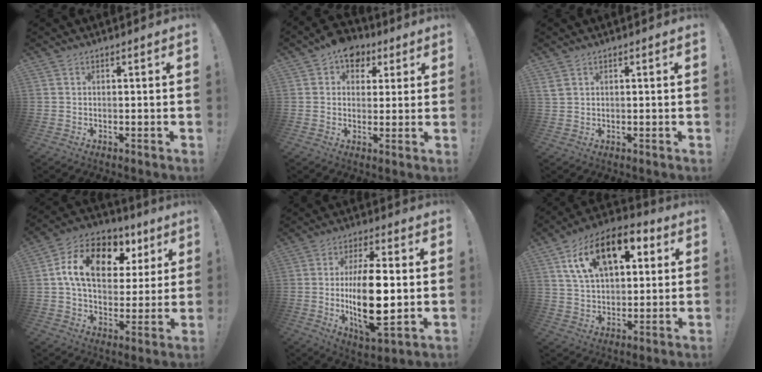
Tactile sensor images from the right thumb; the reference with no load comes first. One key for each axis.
{"total": 8.2, "fx": 3.9, "fy": 6.3, "fz": 3.6, "tx": -0.041, "ty": -0.015, "tz": 0.074}
{"total": 1.9, "fx": 1.2, "fy": 1.0, "fz": 1.1, "tx": -0.027, "ty": 0.002, "tz": 0.025}
{"total": 16.8, "fx": 5.9, "fy": 11.0, "fz": 11.2, "tx": -0.175, "ty": -0.014, "tz": 0.104}
{"total": 17.2, "fx": -0.5, "fy": 6.9, "fz": 15.8, "tx": -0.292, "ty": -0.012, "tz": -0.010}
{"total": 17.6, "fx": 8.1, "fy": 10.1, "fz": 11.9, "tx": -0.194, "ty": -0.024, "tz": 0.144}